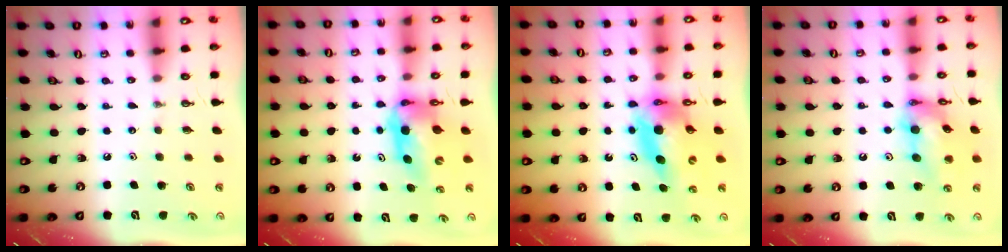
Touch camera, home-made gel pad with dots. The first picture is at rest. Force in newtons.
{"total": 7.5, "press": 7.5, "slide": 0.8}
{"total": 11.6, "press": 11.6, "slide": 1.1}
{"total": 15.7, "press": 15.6, "slide": 2.0}